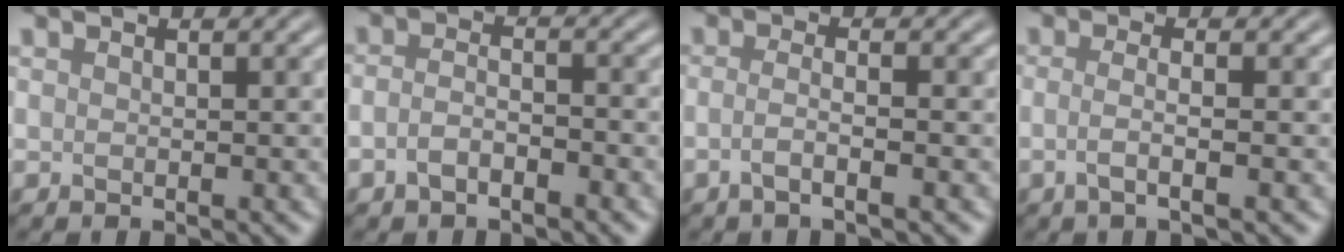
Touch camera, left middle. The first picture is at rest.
{"total": 2.3, "force": [-1.3, 1.0, 1.7], "torque": [-0.036, 0.003, -0.029]}
{"total": 2.4, "force": [-0.9, 0.7, 2.1], "torque": [-0.030, -0.002, -0.027]}
{"total": 2.5, "force": [-0.5, 0.9, 2.3], "torque": [-0.037, -0.006, -0.018]}